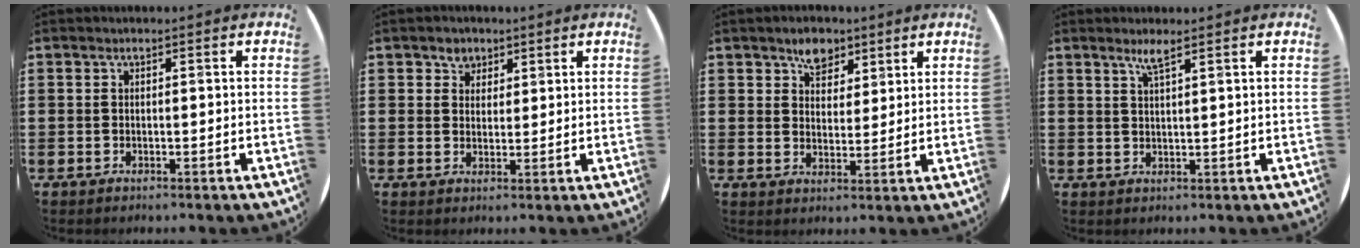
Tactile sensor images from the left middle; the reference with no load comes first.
{"total": 2.4, "force": [1.8, 1.6, 0.1], "torque": [0.010, -0.001, 0.031]}
{"total": 4.3, "force": [3.3, 2.6, 1.0], "torque": [-0.012, 0.000, 0.060]}
{"total": 2.3, "force": [1.8, 0.0, 1.5], "torque": [-0.030, 0.001, 0.031]}